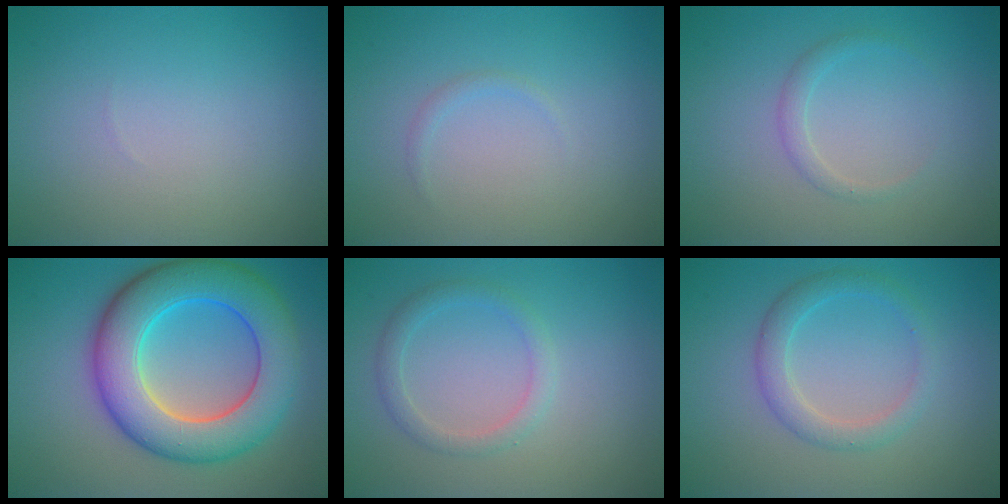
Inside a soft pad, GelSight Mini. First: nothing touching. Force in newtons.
{"total": 0.6, "press": 0.6, "slide": 0.0}
{"total": 1.2, "press": 1.2, "slide": 0.1}
{"total": 10.2, "press": 10.2, "slide": 0.2}
{"total": 1.9, "press": 1.9, "slide": 0.0}
{"total": 2.6, "press": 2.6, "slide": 0.0}